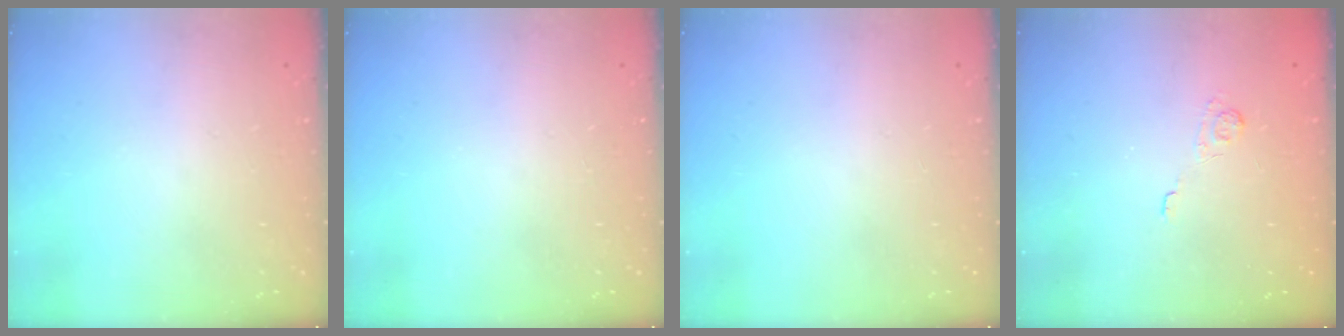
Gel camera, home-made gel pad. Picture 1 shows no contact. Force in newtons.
{"total": 0.0}
{"total": 0.0}
{"total": 1.9, "press": 1.3, "slide": 1.3}